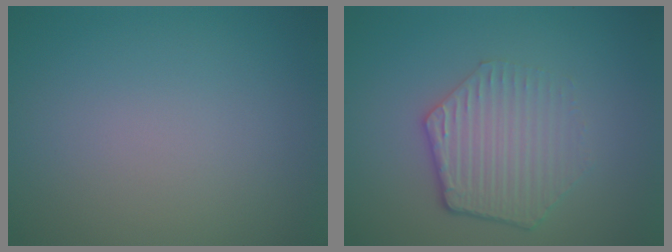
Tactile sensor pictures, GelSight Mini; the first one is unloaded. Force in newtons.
{"total": 4.1, "press": 3.3, "slide": 2.5}